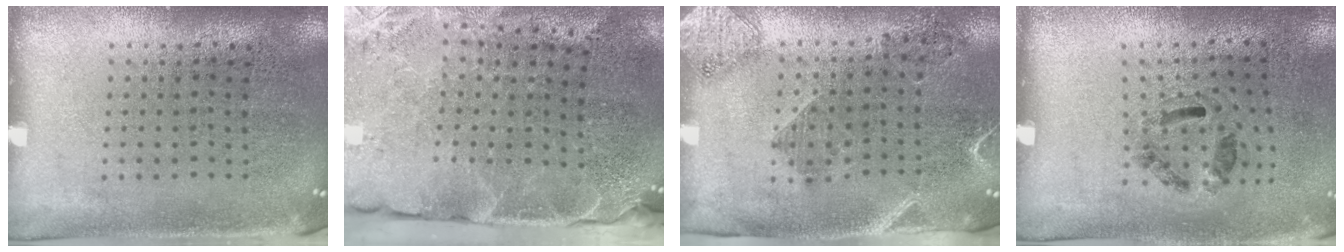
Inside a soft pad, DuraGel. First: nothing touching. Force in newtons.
{"total": 3.9, "press": 3.1, "slide": 2.3}
{"total": 1.8, "press": 1.6, "slide": 0.9}
{"total": 1.3, "press": 0.7, "slide": 1.0}